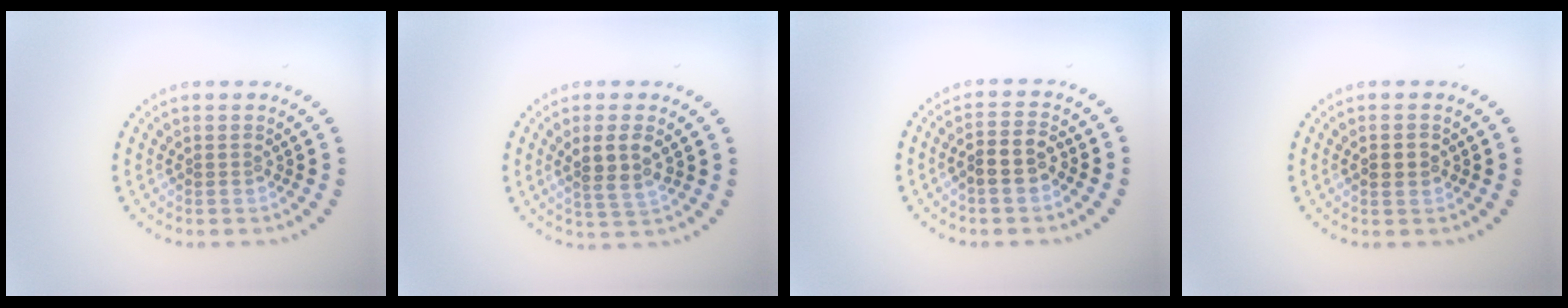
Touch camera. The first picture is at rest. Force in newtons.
{"total": 2.7, "press": 2.5, "slide": 1.0}
{"total": 2.7, "press": 2.4, "slide": 1.1}
{"total": 1.8, "press": 1.8, "slide": 0.1}